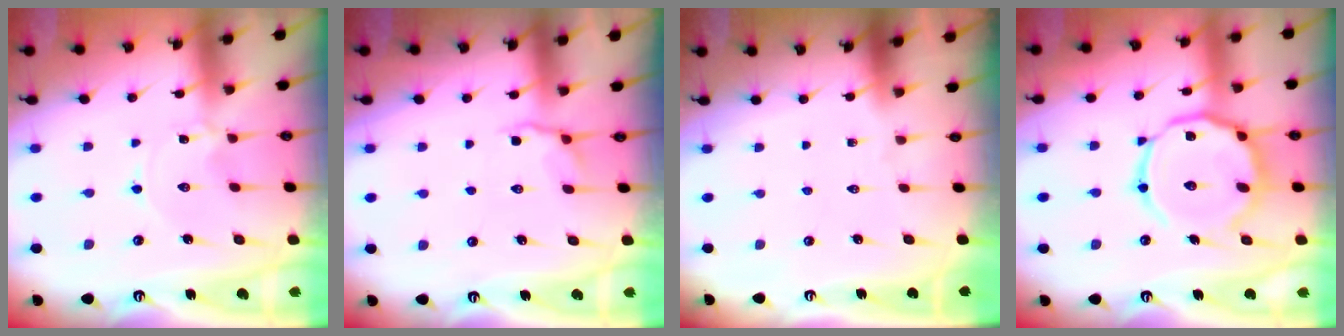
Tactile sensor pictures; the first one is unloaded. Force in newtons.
{"total": 4.6, "press": 4.3, "slide": 1.6}
{"total": 0.0}
{"total": 17.9, "press": 17.8, "slide": 1.3}